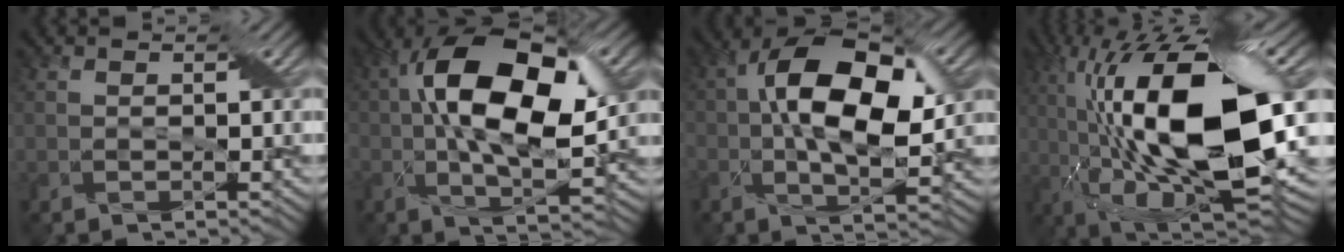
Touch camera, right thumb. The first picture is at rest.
{"total": 15.5, "force": [1.9, 7.6, 13.4], "torque": [-0.238, 0.004, 0.023]}
{"total": 14.2, "force": [1.1, 7.3, 12.0], "torque": [-0.222, 0.002, 0.017]}
{"total": 21.2, "force": [0.8, 8.5, 19.4], "torque": [-0.374, 0.008, 0.002]}